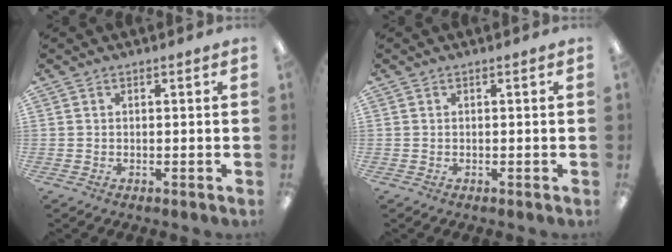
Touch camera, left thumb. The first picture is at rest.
{"total": 0.0}